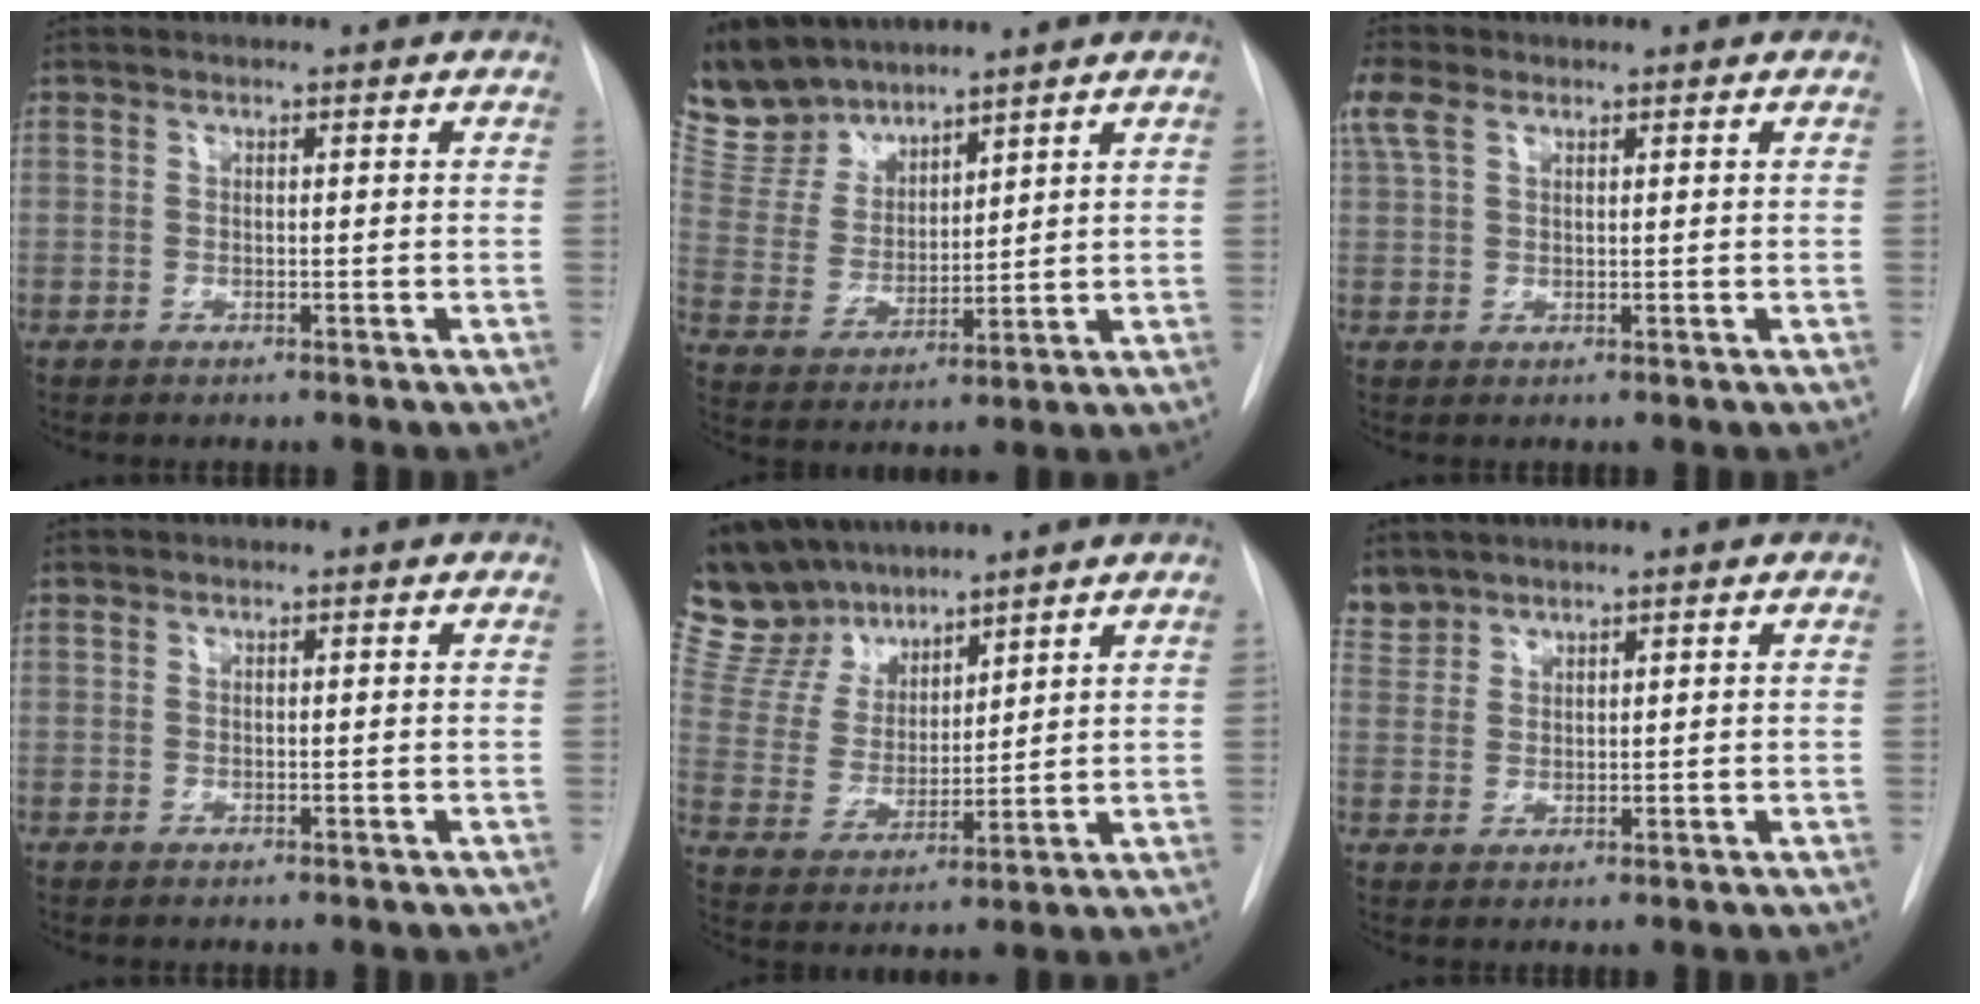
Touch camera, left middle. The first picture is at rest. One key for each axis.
{"total": 8.9, "fx": 8.3, "fy": 3.1, "fz": 1.0, "tx": -0.036, "ty": 0.008, "tz": 0.183}
{"total": 4.3, "fx": 2.5, "fy": 2.3, "fz": 2.7, "tx": -0.080, "ty": 0.025, "tz": 0.055}
{"total": 0.0}
{"total": 11.7, "fx": 10.5, "fy": 4.7, "fz": 2.3, "tx": -0.060, "ty": 0.016, "tz": 0.215}
{"total": 3.6, "fx": 3.3, "fy": 1.3, "fz": -0.2, "tx": 0.002, "ty": 0.013, "tz": 0.072}